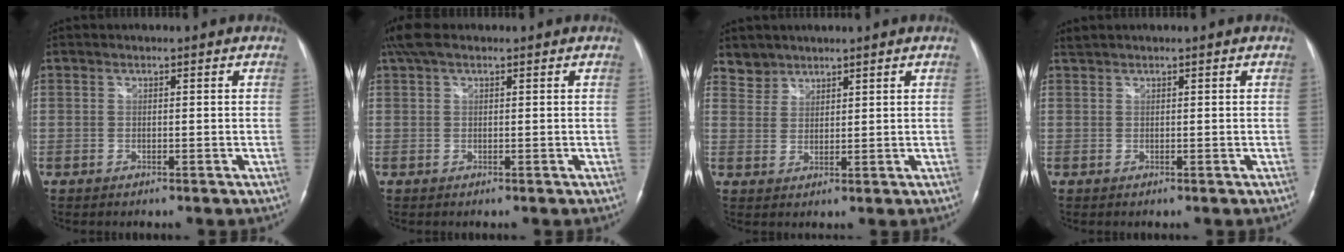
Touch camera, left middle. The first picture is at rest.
{"total": 3.9, "force": [2.7, 1.4, 2.4], "torque": [-0.060, 0.033, 0.055]}
{"total": 3.1, "force": [2.7, 1.5, -0.6], "torque": [0.019, 0.008, 0.050]}
{"total": 0.8, "force": [0.7, -0.2, 0.1], "torque": [-0.011, 0.013, 0.023]}